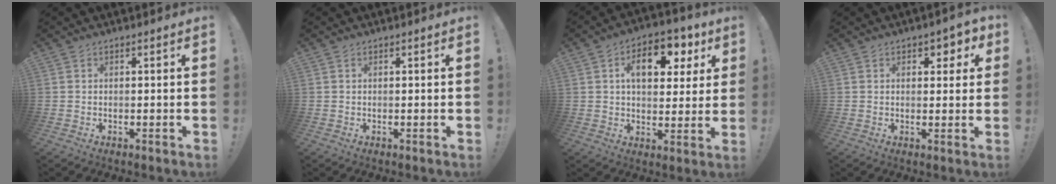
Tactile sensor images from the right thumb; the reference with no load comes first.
{"total": 0.0}
{"total": 13.1, "force": [4.8, 7.9, 9.2], "torque": [-0.129, -0.006, 0.082]}
{"total": 3.4, "force": [1.6, 2.3, 1.9], "torque": [-0.008, -0.009, 0.020]}